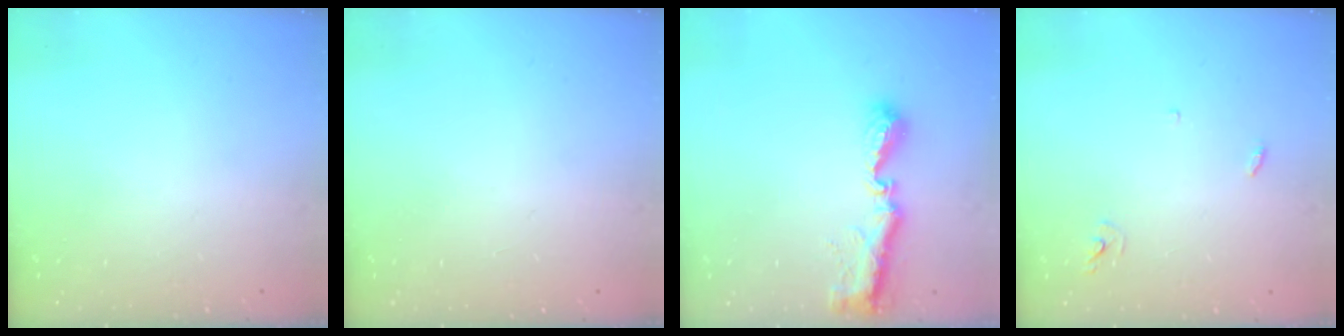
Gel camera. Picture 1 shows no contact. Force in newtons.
{"total": 0.9, "press": 0.9, "slide": 0.0}
{"total": 9.2, "press": 9.2, "slide": 0.4}
{"total": 2.9, "press": 2.9, "slide": 0.2}